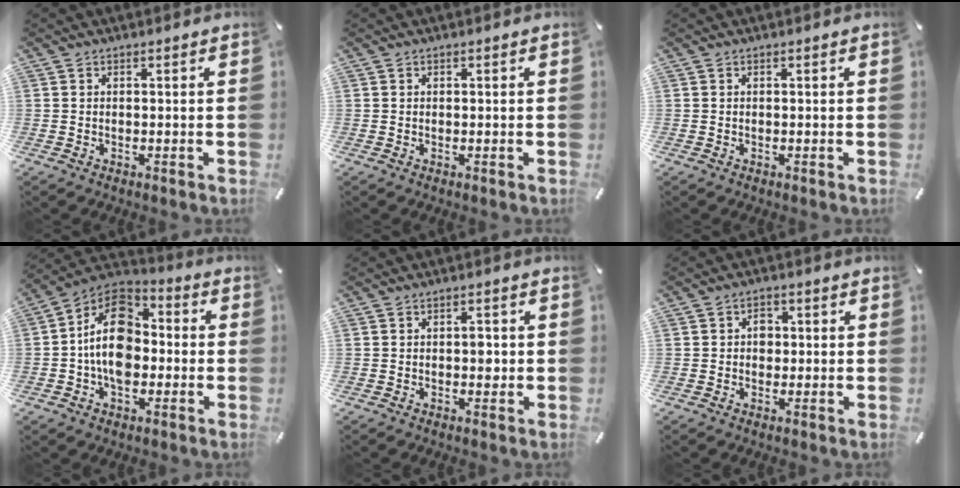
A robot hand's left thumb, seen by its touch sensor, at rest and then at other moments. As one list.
[{"total": 0.0}, {"total": 0.0}, {"total": 14.1, "force": [-2.1, 9.8, 10.0], "torque": [-0.182, 0.017, -0.041]}, {"total": 2.5, "force": [-0.1, 1.6, 2.0], "torque": [-0.022, -0.002, -0.006]}, {"total": 2.8, "force": [-0.1, 2.2, 1.7], "torque": [-0.011, -0.002, -0.009]}]